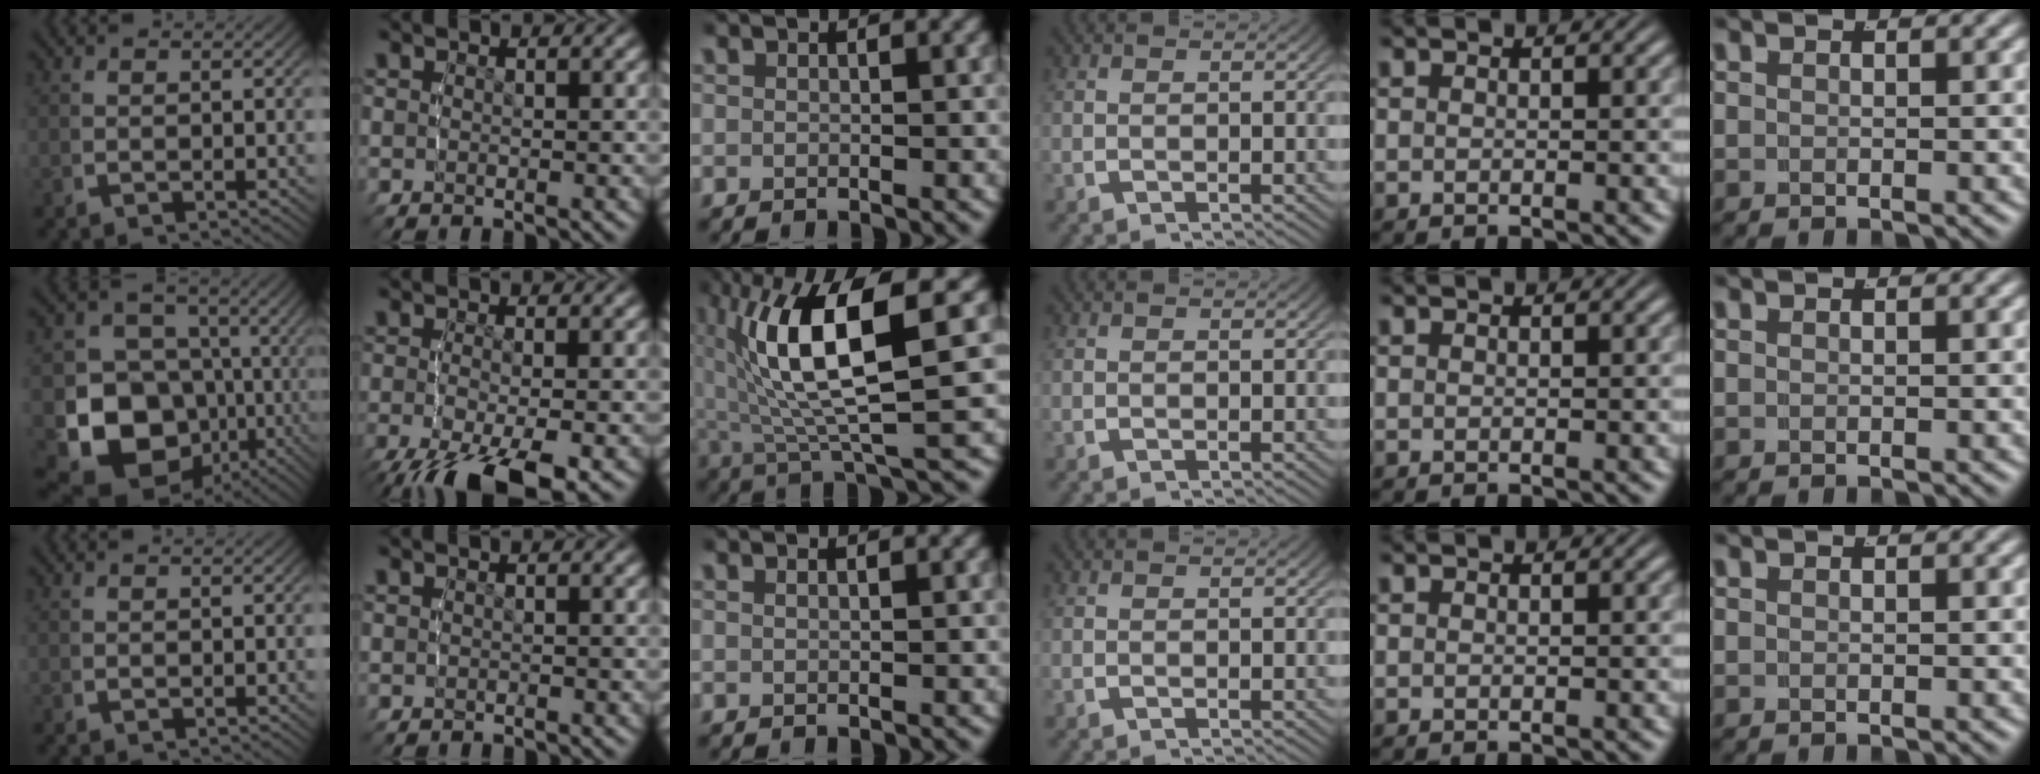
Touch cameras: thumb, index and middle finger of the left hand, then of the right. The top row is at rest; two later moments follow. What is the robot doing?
{"motion": "lift_and_place", "object": "bandage"}